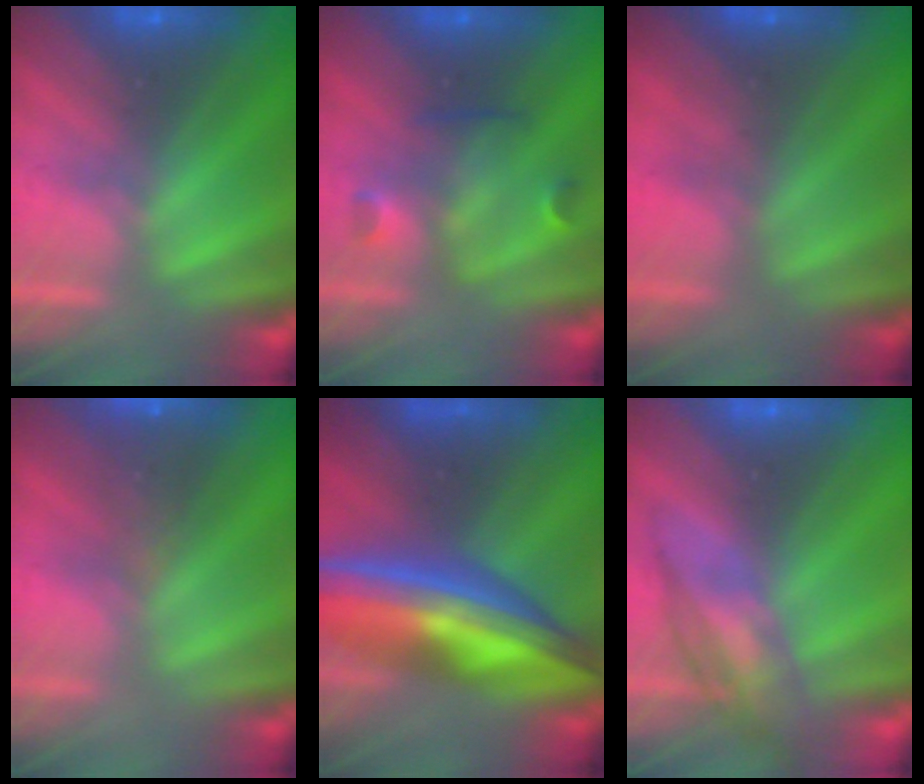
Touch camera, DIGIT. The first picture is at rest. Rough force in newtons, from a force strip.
{"total": 2.9}
{"total": 2.1}
{"total": 6.7}
{"total": 6.9}
{"total": 2.6}